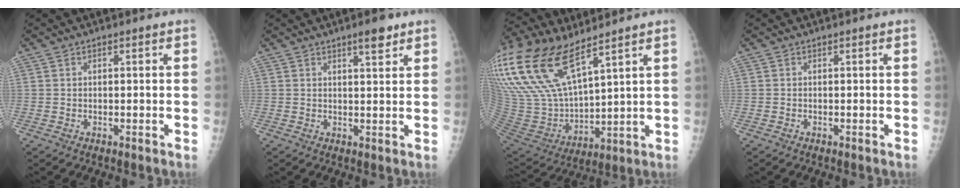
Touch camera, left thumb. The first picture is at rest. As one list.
[{"total": 3.9, "force": [2.6, 1.0, 2.7], "torque": [-0.034, -0.015, 0.038]}, {"total": 23.3, "force": [14.6, 9.2, 15.6], "torque": [-0.346, -0.035, 0.292]}, {"total": 0.0}]